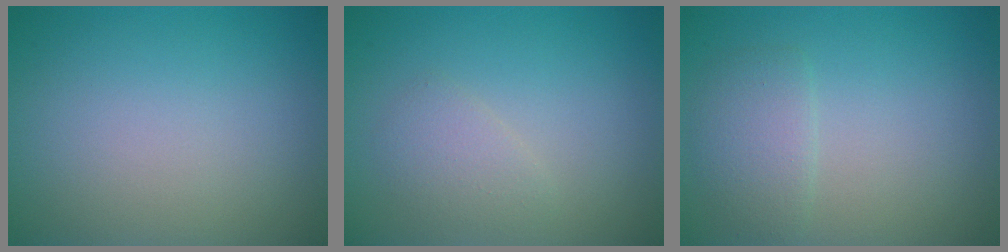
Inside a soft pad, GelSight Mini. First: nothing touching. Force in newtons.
{"total": 1.5, "press": 1.5, "slide": 0.1}
{"total": 2.3, "press": 2.2, "slide": 0.1}